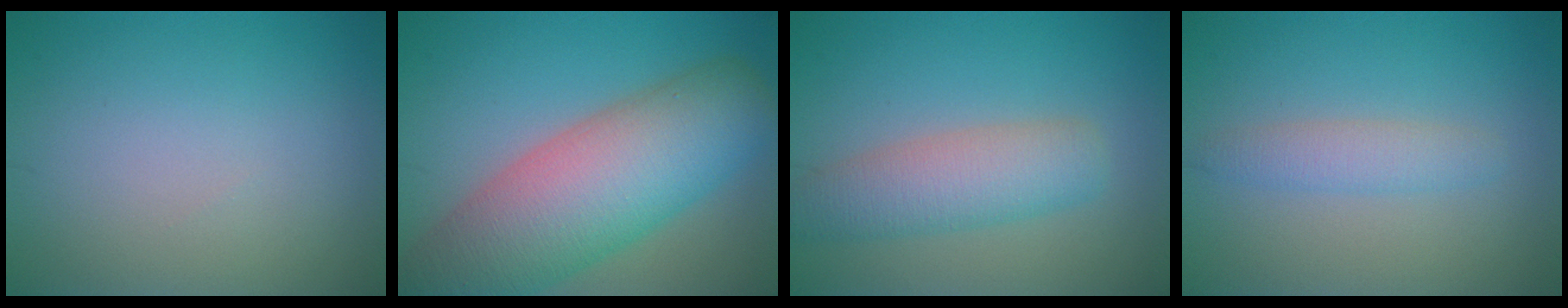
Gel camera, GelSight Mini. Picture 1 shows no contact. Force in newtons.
{"total": 11.9, "press": 11.9, "slide": 0.6}
{"total": 4.8, "press": 4.8, "slide": 0.2}
{"total": 2.1, "press": 2.1, "slide": 0.1}